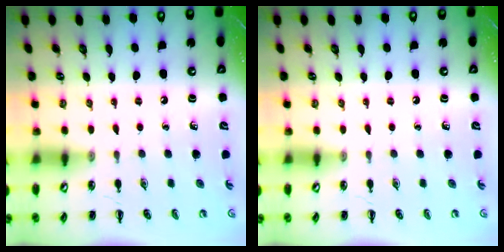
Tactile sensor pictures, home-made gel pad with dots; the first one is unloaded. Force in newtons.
{"total": 0.0}